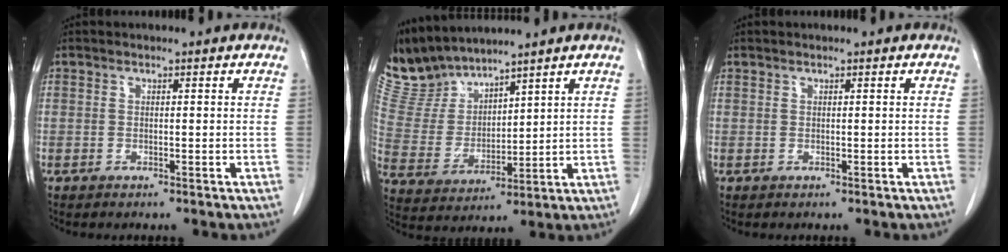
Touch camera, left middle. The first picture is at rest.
{"total": 8.8, "force": [8.7, 1.2, 0.5], "torque": [-0.034, 0.007, 0.201]}
{"total": 0.0}